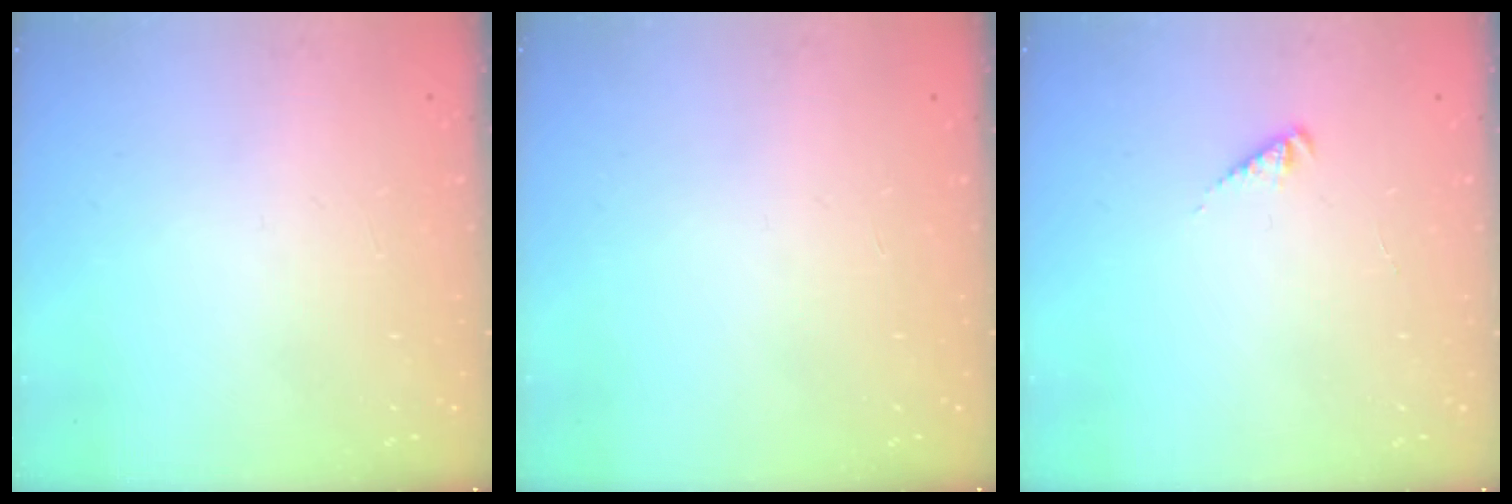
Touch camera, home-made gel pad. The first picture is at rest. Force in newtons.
{"total": 0.0}
{"total": 1.9, "press": 1.9, "slide": 0.3}